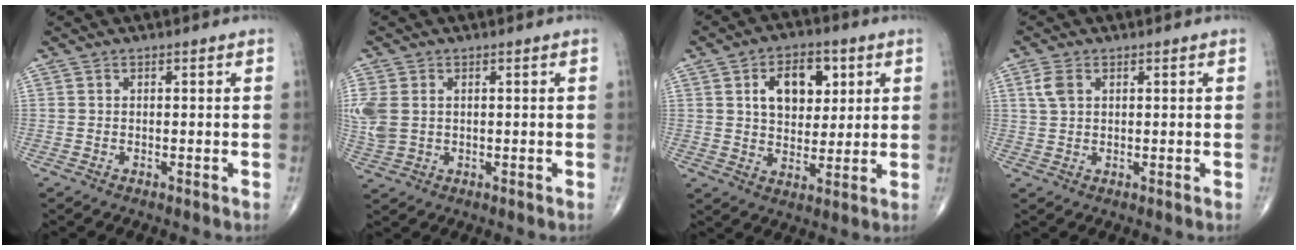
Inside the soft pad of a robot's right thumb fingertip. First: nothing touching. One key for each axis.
{"total": 6.6, "fx": 0.8, "fy": 4.7, "fz": 4.5, "tx": -0.123, "ty": 0.005, "tz": 0.024}
{"total": 11.2, "fx": 3.6, "fy": 7.2, "fz": 7.8, "tx": -0.080, "ty": -0.008, "tz": 0.059}
{"total": 3.2, "fx": 1.2, "fy": 2.0, "fz": 2.2, "tx": -0.050, "ty": 0.005, "tz": 0.027}